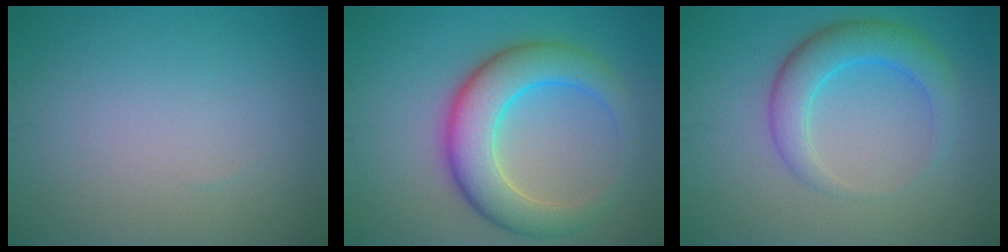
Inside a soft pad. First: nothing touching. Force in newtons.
{"total": 7.5, "press": 7.5, "slide": 0.3}
{"total": 4.5, "press": 4.5, "slide": 0.2}